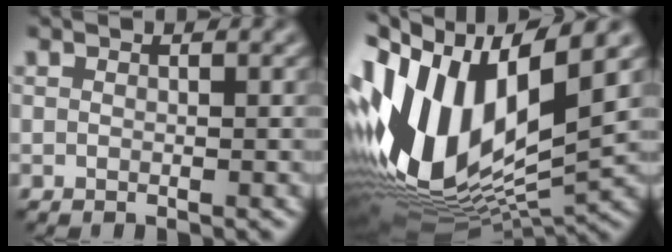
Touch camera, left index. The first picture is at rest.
{"total": 16.2, "force": [0.0, 8.2, 14.0], "torque": [-0.297, 0.002, -0.002]}